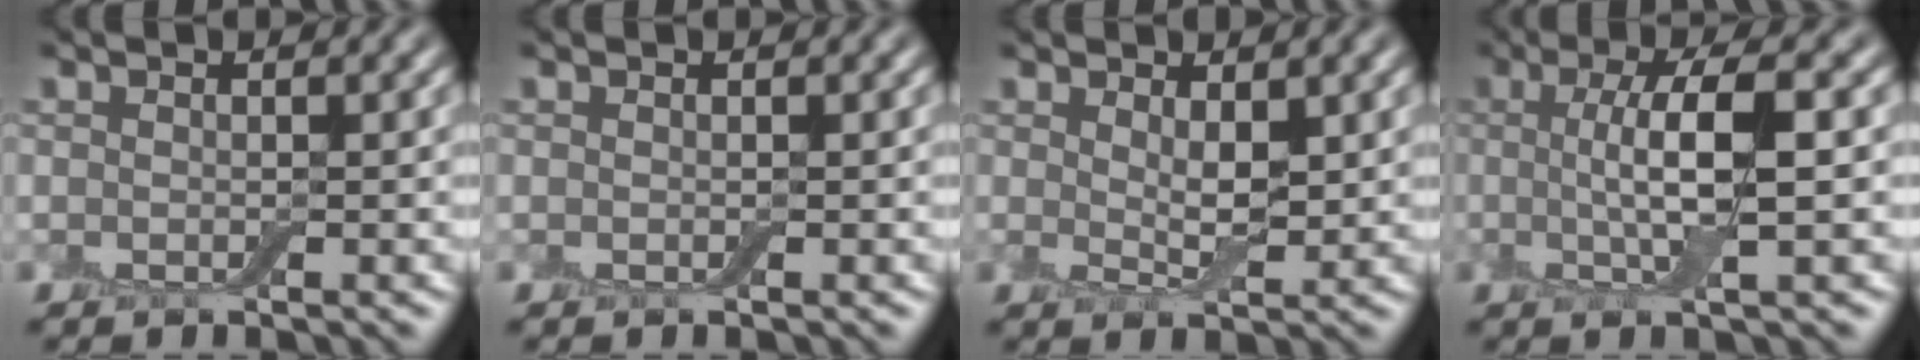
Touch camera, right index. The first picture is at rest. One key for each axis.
{"total": 0.0}
{"total": 2.2, "fx": 0.9, "fy": 0.7, "fz": 1.9, "tx": -0.037, "ty": -0.008, "tz": 0.019}
{"total": 6.0, "fx": 0.4, "fy": 1.4, "fz": 5.8, "tx": -0.110, "ty": 0.004, "tz": 0.003}